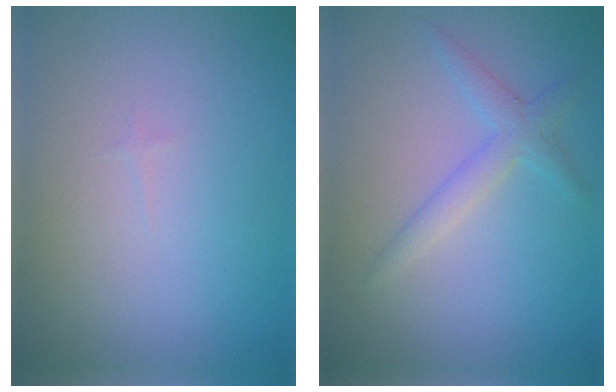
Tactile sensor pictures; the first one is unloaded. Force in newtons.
{"total": 2.1, "press": 2.1, "slide": 0.1}